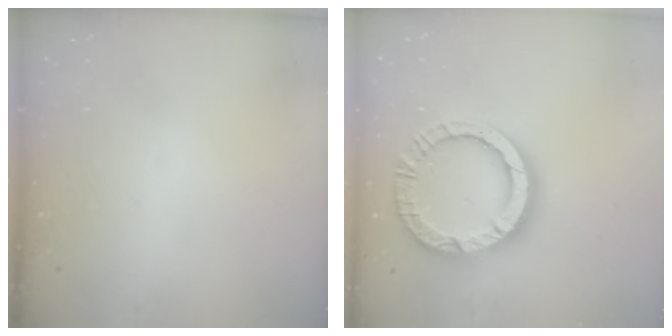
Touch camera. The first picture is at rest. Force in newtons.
{"total": 16.2, "press": 16.1, "slide": 1.6}